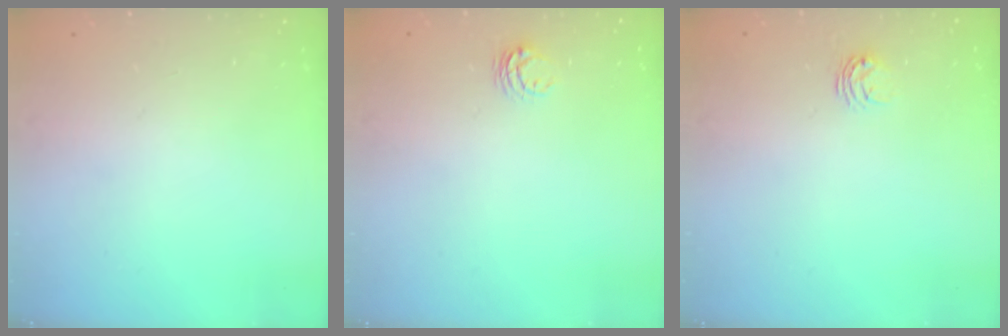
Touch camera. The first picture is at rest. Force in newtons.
{"total": 3.5, "press": 3.5, "slide": 0.5}
{"total": 3.7, "press": 3.6, "slide": 0.4}